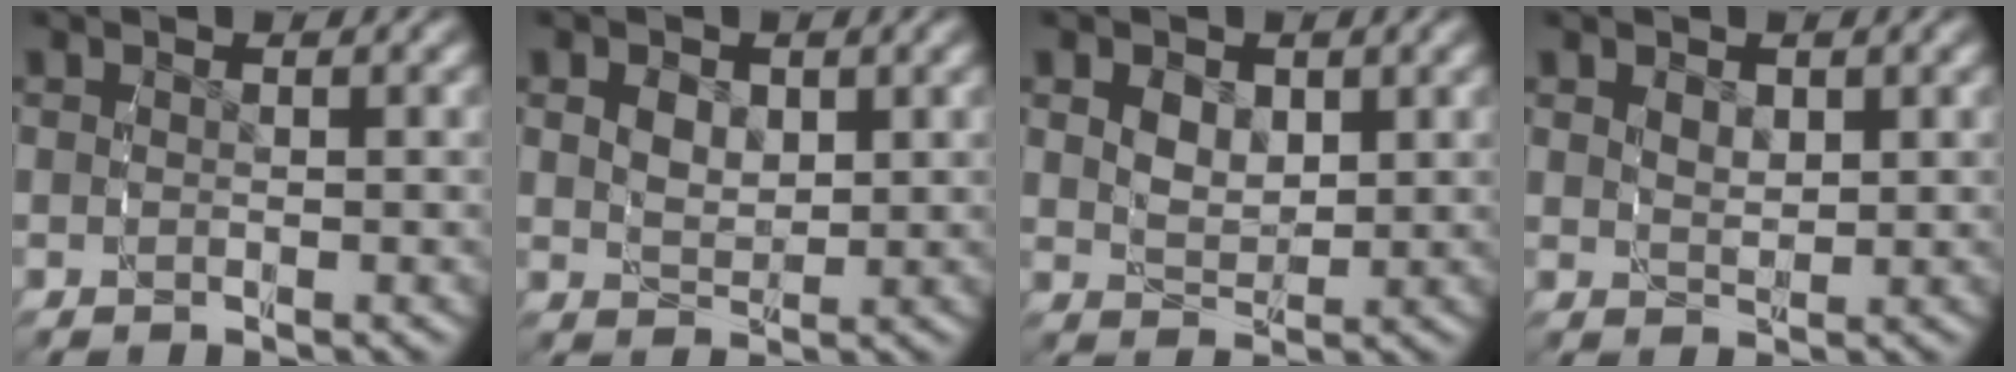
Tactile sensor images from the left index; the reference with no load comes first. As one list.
[{"total": 2.6, "force": [0.6, 1.6, 1.9], "torque": [-0.034, -0.016, 0.024]}, {"total": 2.9, "force": [0.8, 1.8, 2.1], "torque": [-0.037, -0.016, 0.026]}, {"total": 1.4, "force": [0.6, 0.6, 1.1], "torque": [-0.019, -0.013, 0.024]}]